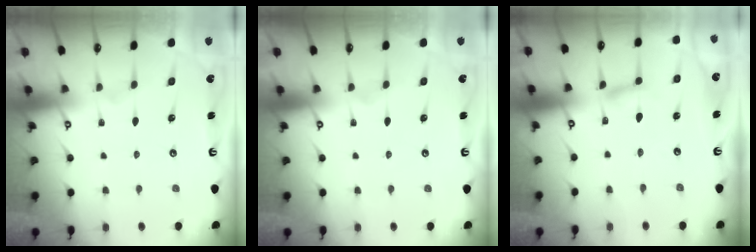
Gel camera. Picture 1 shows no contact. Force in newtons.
{"total": 0.0}
{"total": 2.7, "press": 2.7, "slide": 0.2}